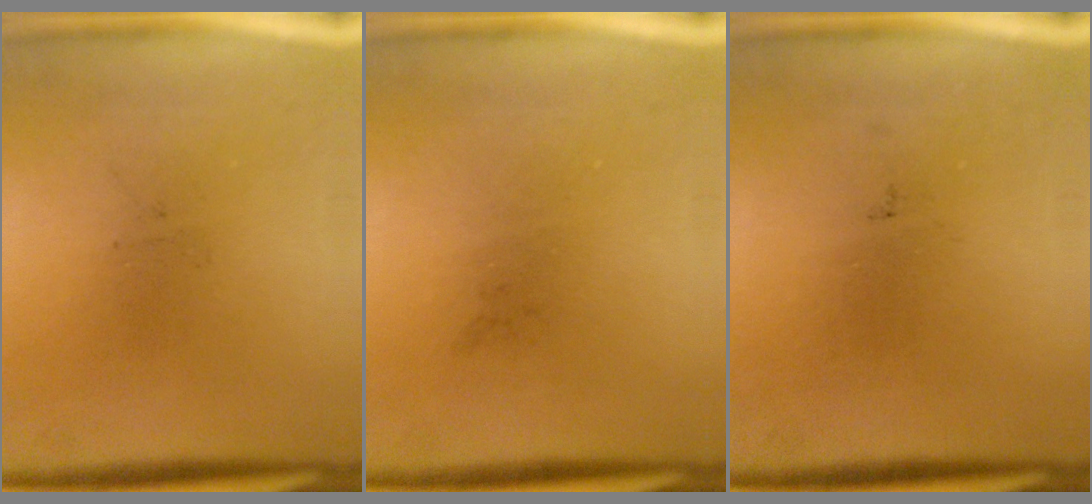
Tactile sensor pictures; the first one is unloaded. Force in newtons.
{"total": 0.0}
{"total": 0.0}